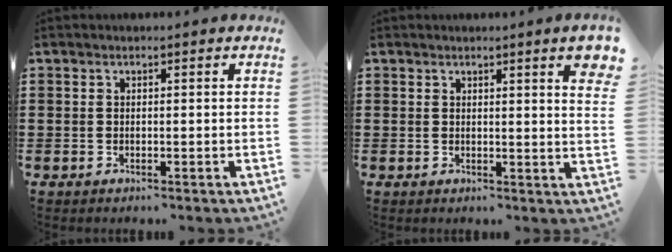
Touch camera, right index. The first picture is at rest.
{"total": 3.3, "force": [1.9, 0.0, 2.7], "torque": [-0.046, -0.004, 0.031]}